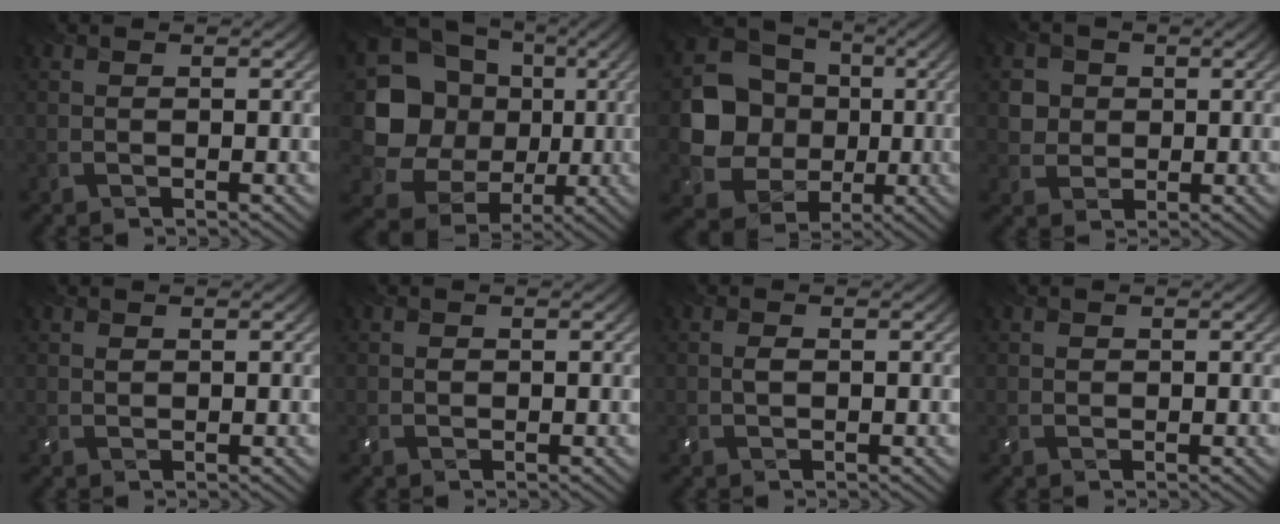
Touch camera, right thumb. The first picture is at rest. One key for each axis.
{"total": 17.4, "fx": 1.5, "fy": 15.7, "fz": 7.3, "tx": -0.212, "ty": 0.001, "tz": 0.020}
{"total": 11.1, "fx": -0.2, "fy": 9.9, "fz": 5.1, "tx": -0.129, "ty": -0.013, "tz": -0.013}
{"total": 3.7, "fx": 0.8, "fy": 3.4, "fz": 1.1, "tx": -0.044, "ty": -0.006, "tz": 0.016}
{"total": 0.7, "fx": 0.4, "fy": 0.5, "fz": 0.4, "tx": -0.012, "ty": -0.001, "tz": 0.010}
{"total": 0.8, "fx": 0.0, "fy": 0.7, "fz": 0.3, "tx": -0.009, "ty": -0.003, "tz": 0.000}
{"total": 1.1, "fx": 0.0, "fy": 0.7, "fz": 0.9, "tx": -0.022, "ty": 0.002, "tz": 0.000}
{"total": 0.8, "fx": 0.2, "fy": 0.7, "fz": 0.3, "tx": -0.009, "ty": -0.002, "tz": 0.005}